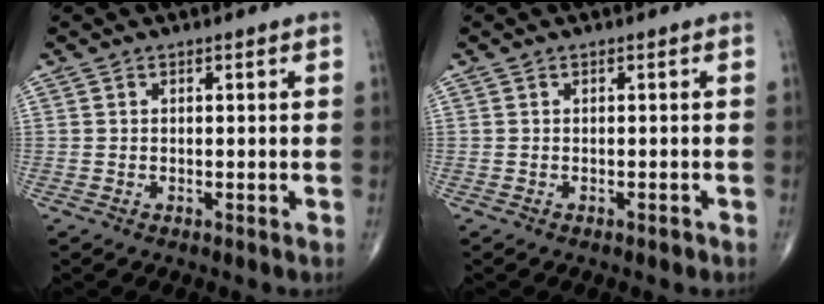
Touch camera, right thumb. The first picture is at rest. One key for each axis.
{"total": 0.5, "fx": -0.3, "fy": 0.3, "fz": 0.2, "tx": -0.001, "ty": 0.000, "tz": -0.007}